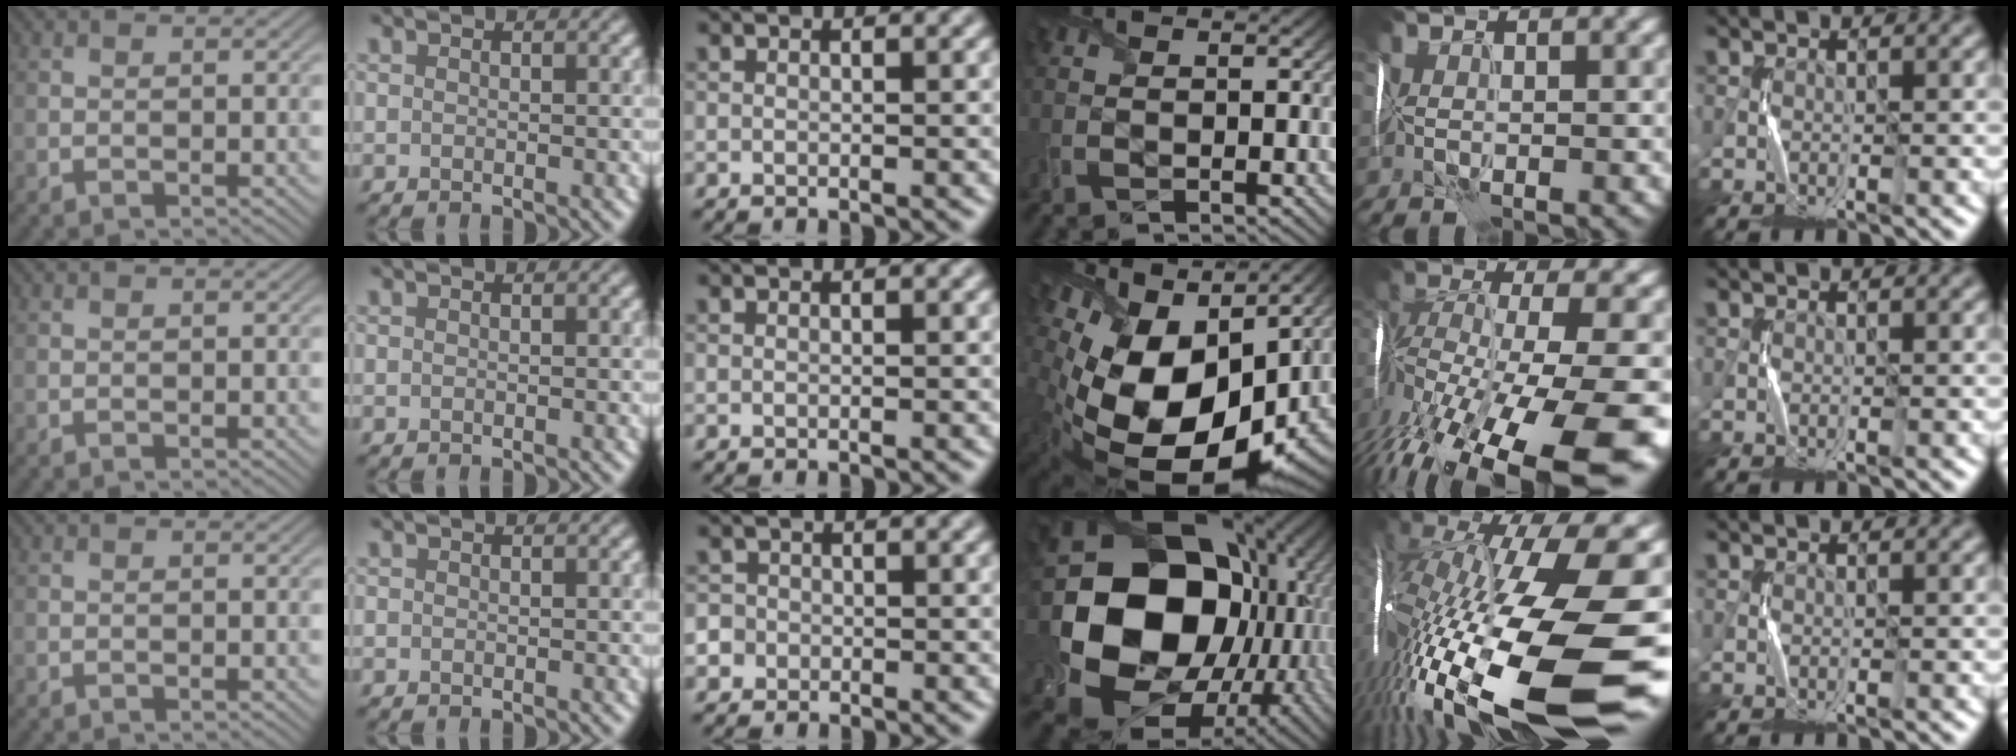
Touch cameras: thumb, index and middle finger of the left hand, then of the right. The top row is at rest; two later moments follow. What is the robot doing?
{"motion": "wrap", "object": "receipt paper"}